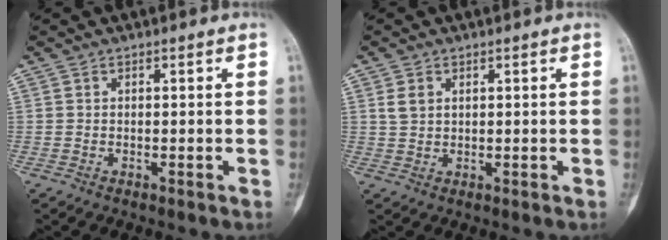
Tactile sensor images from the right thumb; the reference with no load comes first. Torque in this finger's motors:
{"motor_torque": [-0.21, 0.10, 0.21, -0.09, -0.02]}